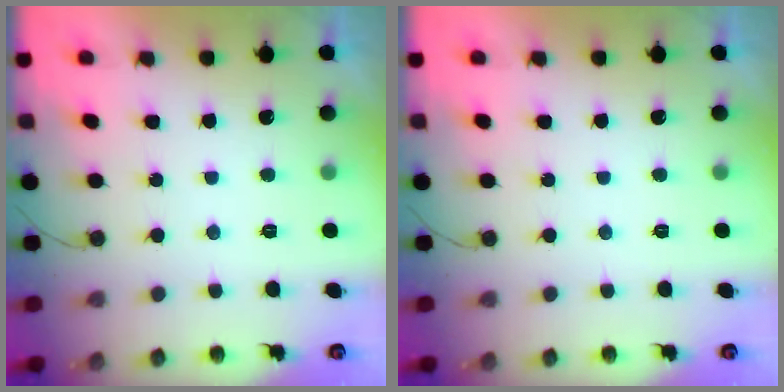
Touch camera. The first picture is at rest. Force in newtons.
{"total": 0.0}